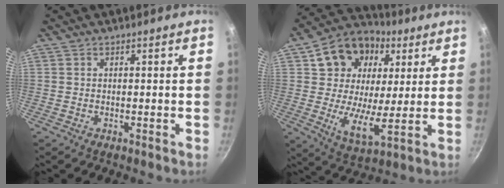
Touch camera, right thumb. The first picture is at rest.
{"total": 17.5, "force": [6.1, 12.6, 10.5], "torque": [-0.160, -0.012, 0.094]}